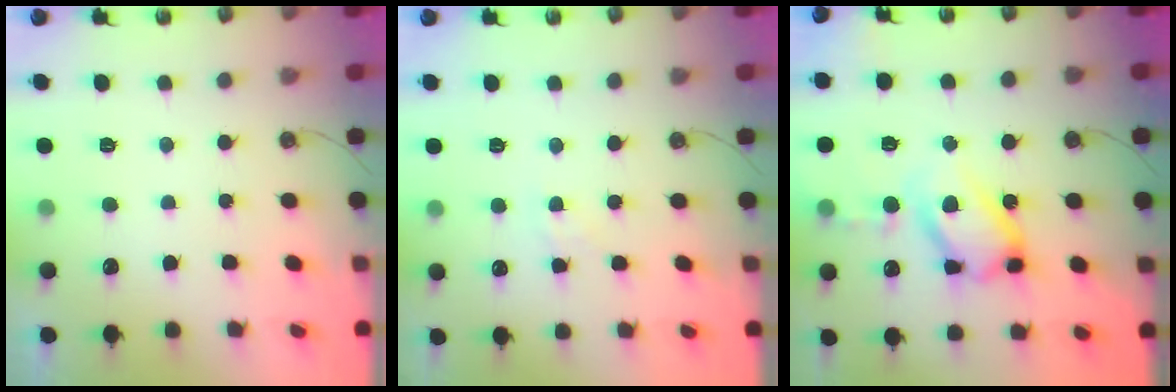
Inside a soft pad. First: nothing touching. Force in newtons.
{"total": 3.0, "press": 3.0, "slide": 0.4}
{"total": 15.5, "press": 15.3, "slide": 2.6}